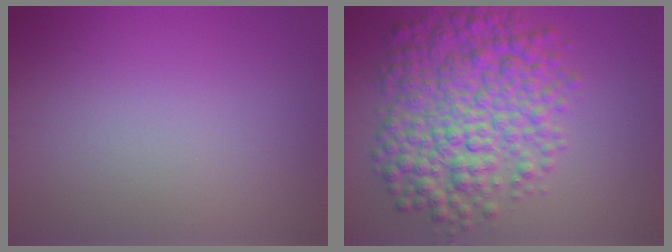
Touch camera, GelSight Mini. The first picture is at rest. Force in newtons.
{"total": 8.9, "press": 8.9, "slide": 0.1}